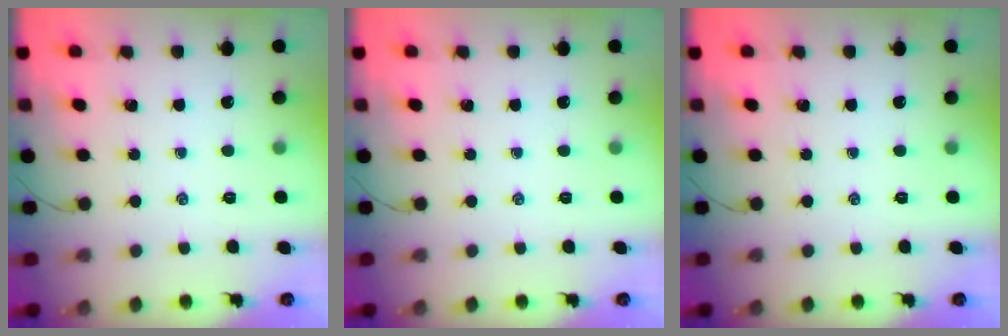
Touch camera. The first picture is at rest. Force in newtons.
{"total": 0.0}
{"total": 0.0}